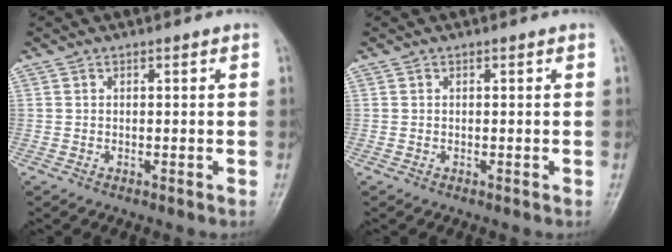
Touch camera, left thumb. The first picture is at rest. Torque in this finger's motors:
{"motor_torque": [0.00, 0.00, 0.00, 0.00, 0.00]}